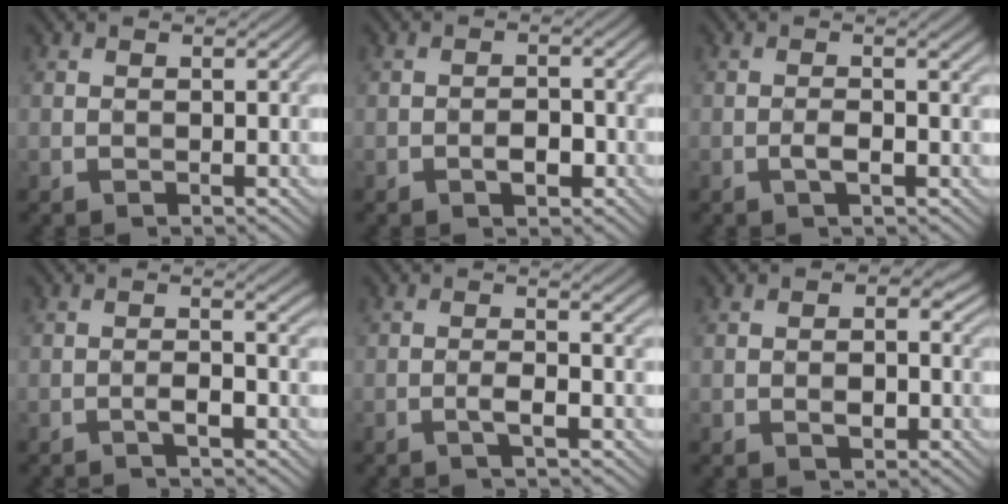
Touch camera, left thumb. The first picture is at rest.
{"total": 2.2, "force": [-1.1, 1.0, 1.7], "torque": [-0.027, 0.006, -0.018]}
{"total": 2.6, "force": [-0.6, 0.2, 2.5], "torque": [-0.049, 0.004, -0.012]}
{"total": 2.4, "force": [-0.8, 0.0, 2.3], "torque": [-0.041, 0.008, -0.017]}
{"total": 2.9, "force": [-0.6, 0.0, 2.8], "torque": [-0.048, 0.008, -0.018]}
{"total": 3.6, "force": [-0.3, 2.6, 2.4], "torque": [-0.027, -0.003, -0.003]}